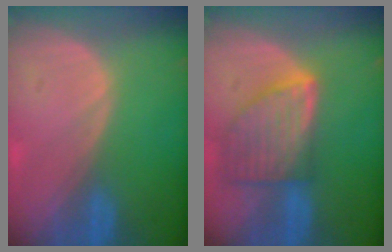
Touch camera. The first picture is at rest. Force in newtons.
{"total": 8.2, "press": 7.4, "slide": 3.5}